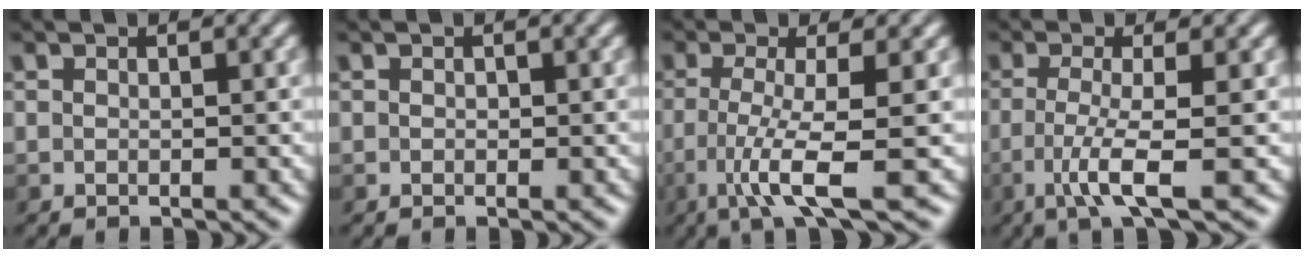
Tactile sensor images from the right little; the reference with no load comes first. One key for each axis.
{"total": 0.7, "fx": 0.3, "fy": 0.6, "fz": 0.3, "tx": 0.004, "ty": 0.005, "tz": -0.004}
{"total": 5.2, "fx": -2.1, "fy": 0.3, "fz": 4.7, "tx": -0.096, "ty": -0.003, "tz": -0.041}
{"total": 4.0, "fx": -1.7, "fy": 0.1, "fz": 3.7, "tx": -0.079, "ty": -0.002, "tz": -0.034}